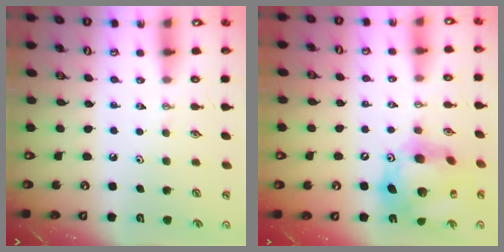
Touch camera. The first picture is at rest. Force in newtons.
{"total": 18.7, "press": 18.6, "slide": 2.0}